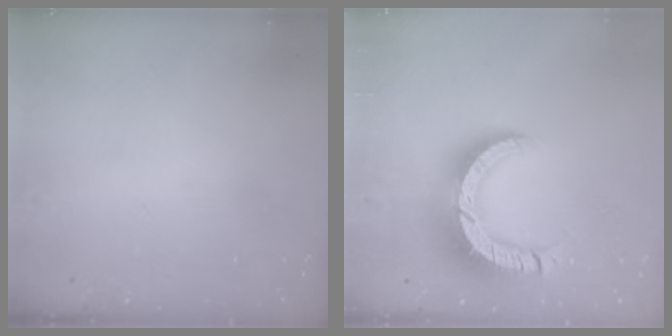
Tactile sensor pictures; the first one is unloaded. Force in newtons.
{"total": 14.4, "press": 14.3, "slide": 1.7}